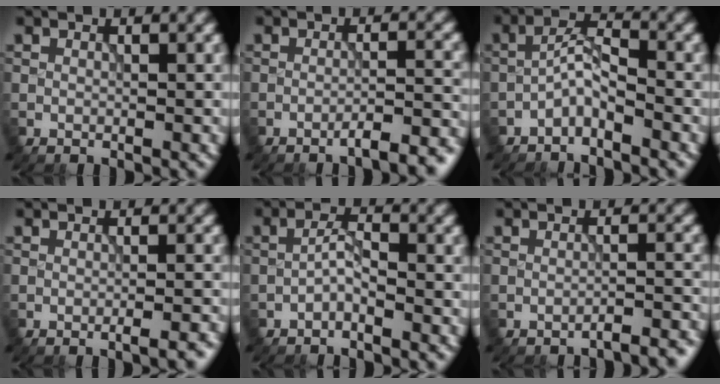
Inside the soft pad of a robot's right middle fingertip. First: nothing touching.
{"total": 4.8, "force": [-3.4, 1.0, 3.2], "torque": [-0.038, 0.011, -0.047]}
{"total": 2.3, "force": [-1.6, 0.6, 1.6], "torque": [-0.036, 0.013, -0.037]}
{"total": 2.5, "force": [-1.4, 0.6, 2.0], "torque": [-0.020, 0.005, -0.025]}
{"total": 1.4, "force": [-0.9, 0.3, 1.0], "torque": [-0.024, 0.008, -0.022]}
{"total": 3.0, "force": [-2.6, 0.6, 1.4], "torque": [-0.011, 0.007, -0.038]}